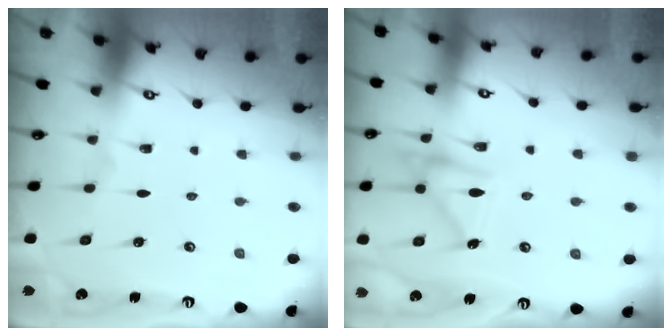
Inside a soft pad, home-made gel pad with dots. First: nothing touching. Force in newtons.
{"total": 16.1, "press": 16.0, "slide": 1.1}